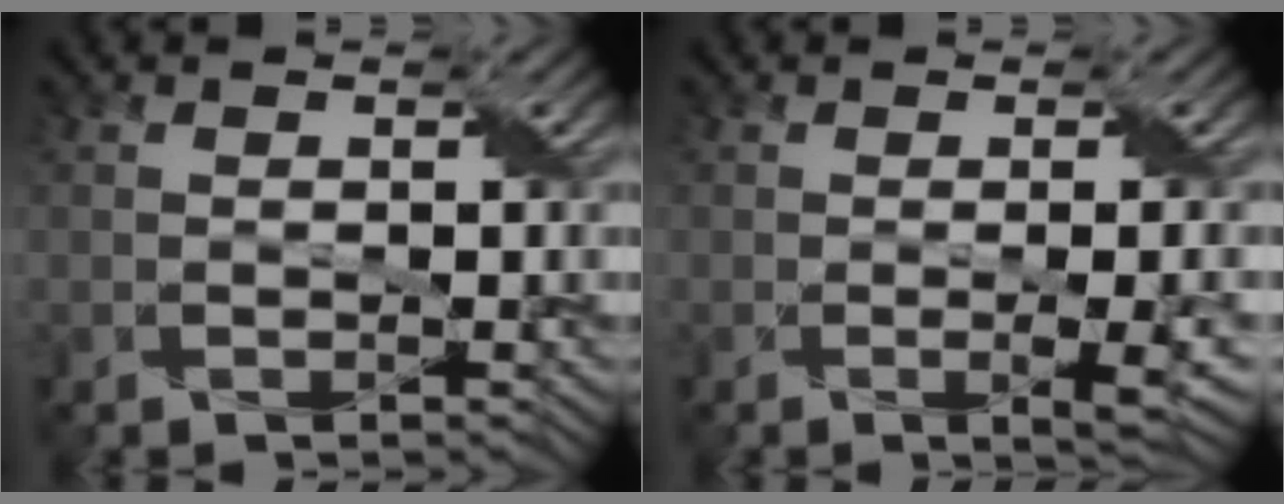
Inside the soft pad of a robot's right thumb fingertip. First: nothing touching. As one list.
[{"total": 3.2, "force": [-0.5, 0.5, 3.1], "torque": [-0.052, 0.001, -0.004]}]